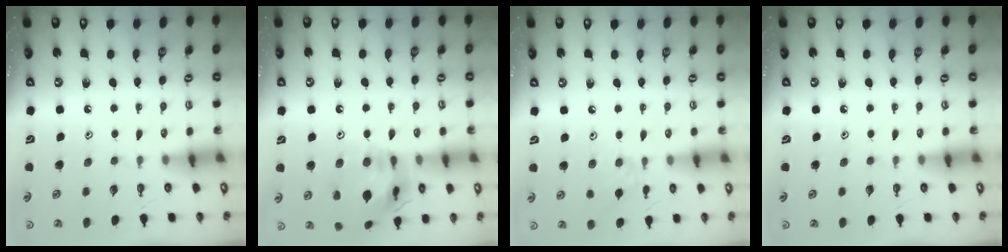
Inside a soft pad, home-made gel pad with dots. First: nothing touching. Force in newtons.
{"total": 18.3, "press": 18.2, "slide": 1.9}
{"total": 5.9, "press": 5.8, "slide": 0.8}
{"total": 0.0}